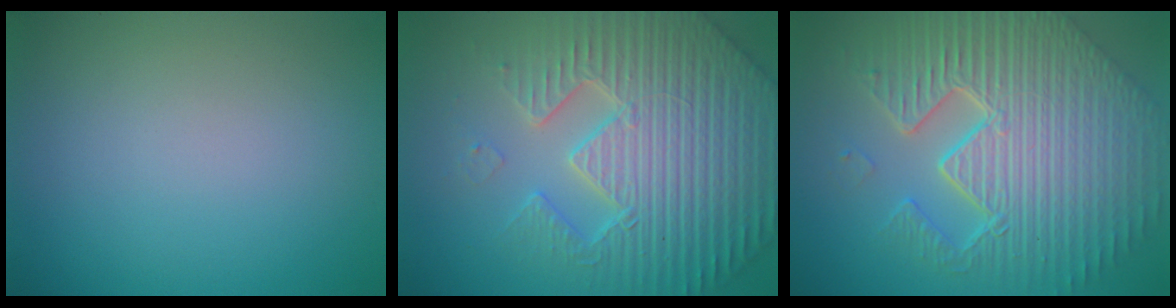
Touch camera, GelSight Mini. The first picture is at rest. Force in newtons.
{"total": 7.7, "press": 7.4, "slide": 2.0}
{"total": 11.4, "press": 7.4, "slide": 8.7}